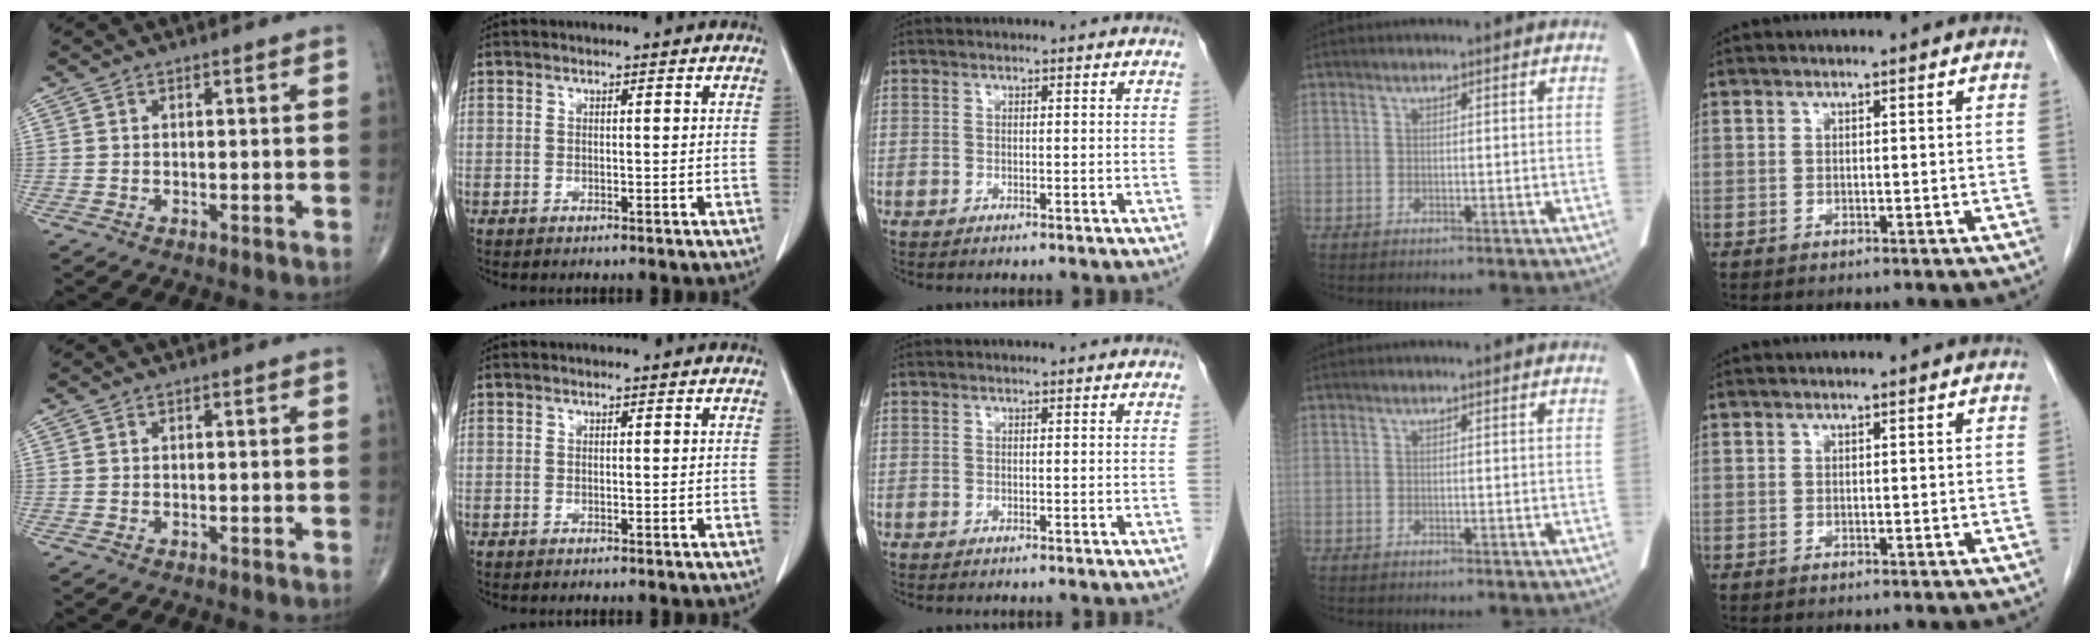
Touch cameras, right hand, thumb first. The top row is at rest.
{}